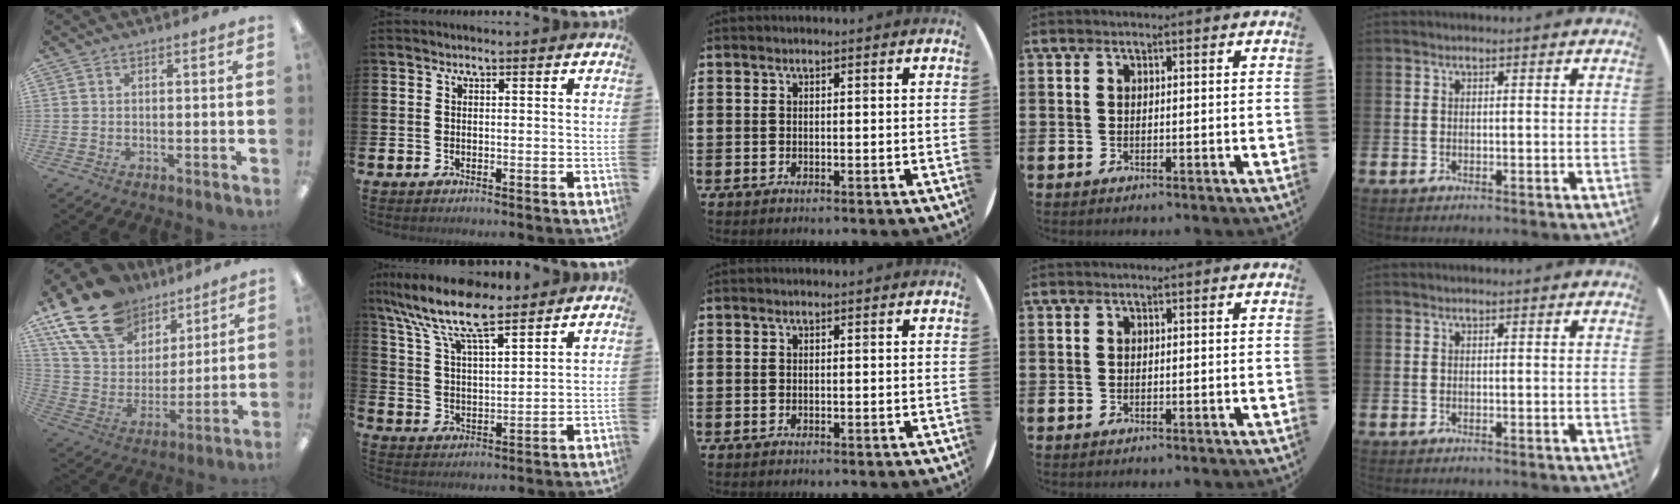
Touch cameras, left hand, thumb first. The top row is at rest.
{"thumb": {"total": 20.9, "force": [14.1, 12.6, 9.0], "torque": [-0.180, -0.073, 0.264]}, "index": {"total": 10.3, "force": [8.5, 2.7, 5.1], "torque": [-0.125, -0.035, 0.151]}}